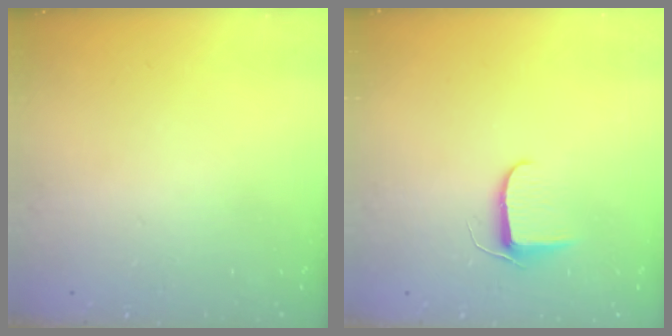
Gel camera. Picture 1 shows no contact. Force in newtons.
{"total": 6.4, "press": 6.3, "slide": 0.8}